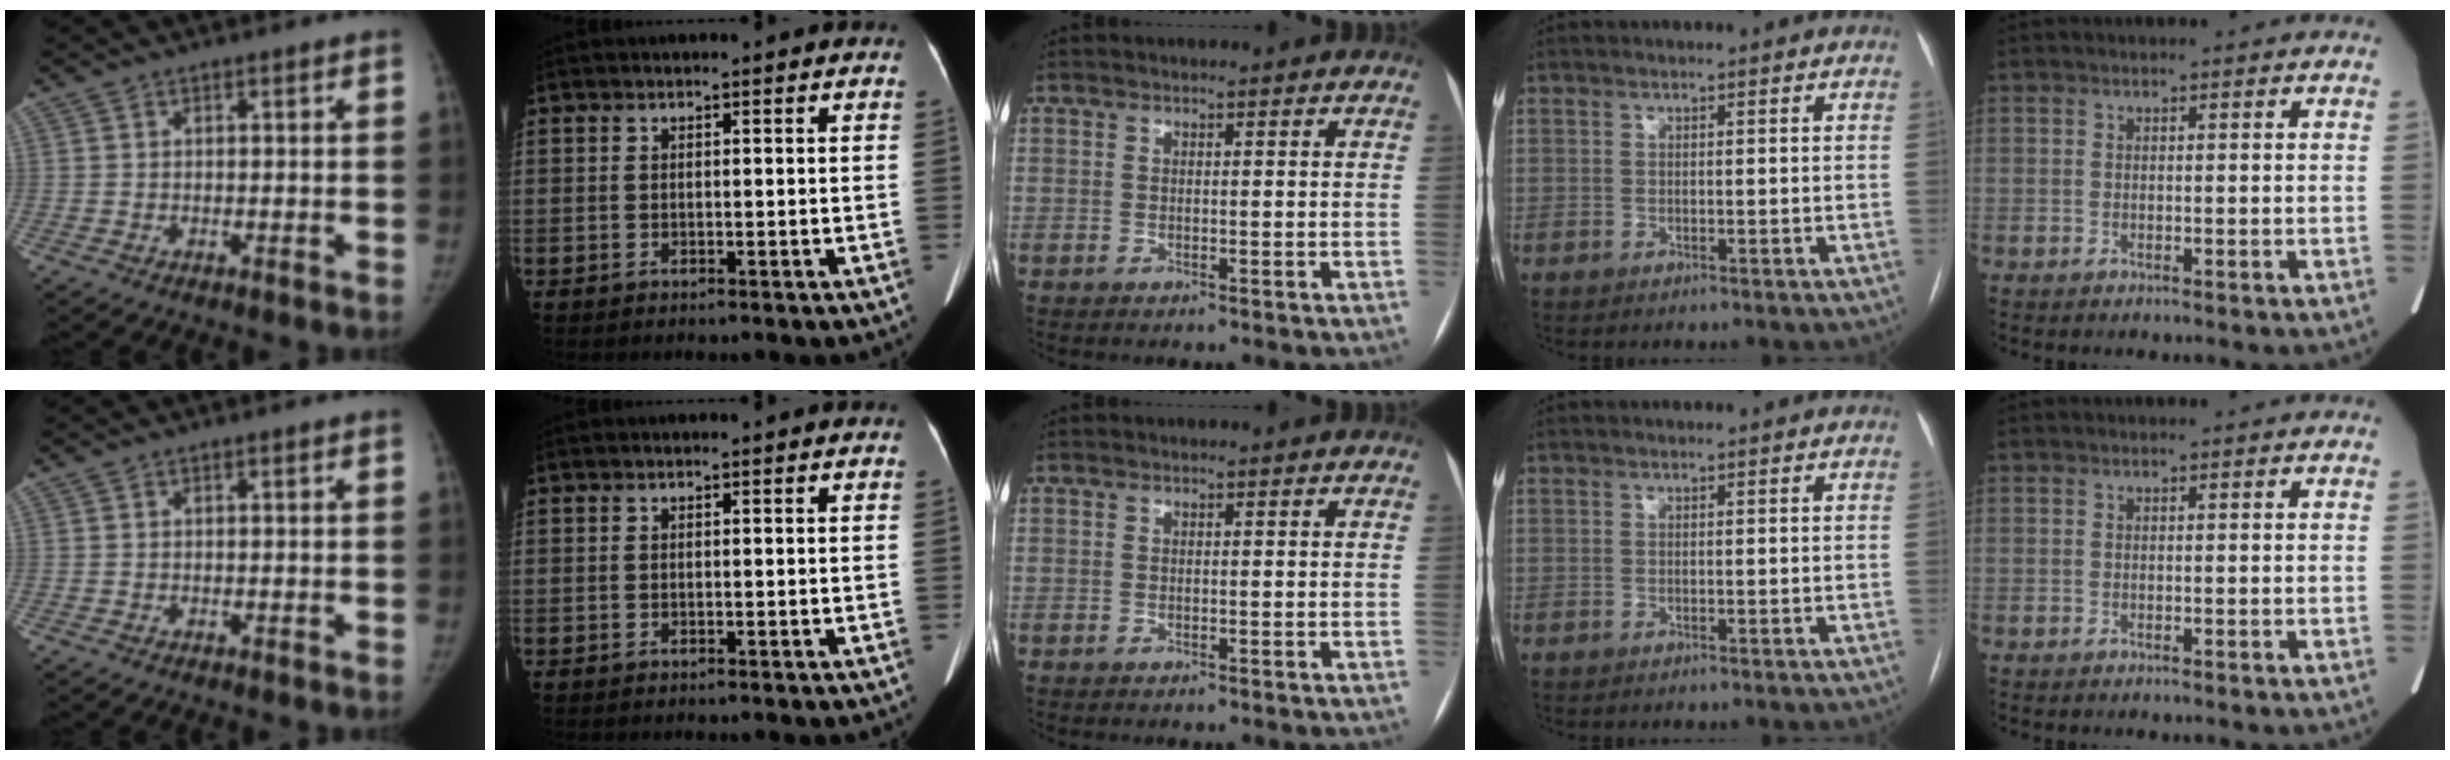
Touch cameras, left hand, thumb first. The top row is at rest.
{}